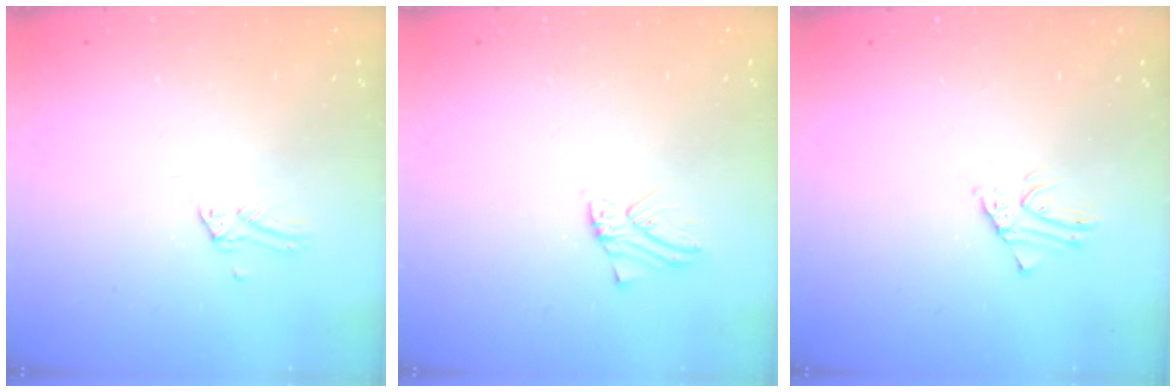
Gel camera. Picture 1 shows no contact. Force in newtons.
{"total": 2.1, "press": 2.1, "slide": 0.2}
{"total": 1.5, "press": 1.5, "slide": 0.1}